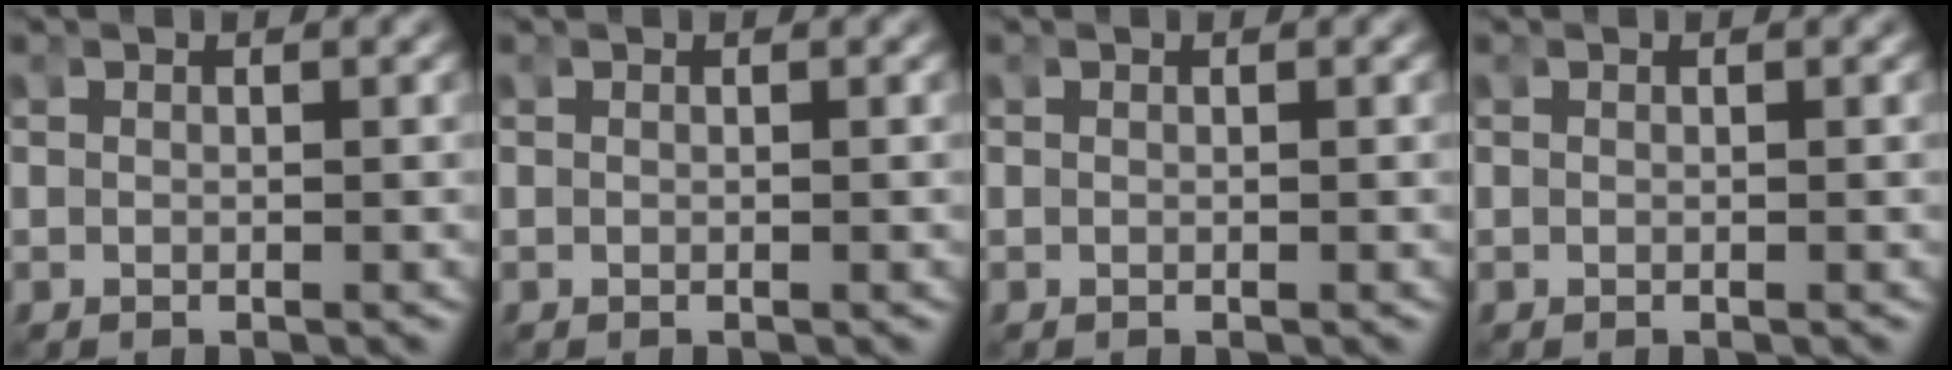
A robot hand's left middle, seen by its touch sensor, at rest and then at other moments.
{"total": 0.0}
{"total": 0.0}
{"total": 0.0}